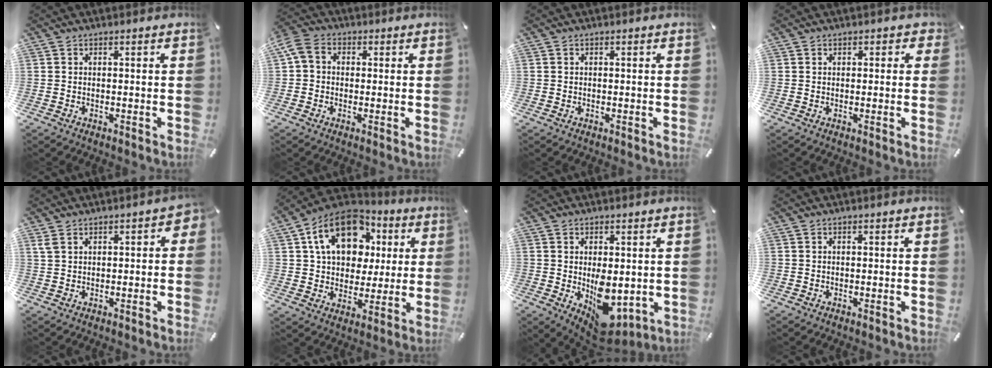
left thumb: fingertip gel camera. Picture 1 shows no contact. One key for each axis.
{"total": 5.3, "fx": 0.0, "fy": 4.3, "fz": 3.1, "tx": -0.071, "ty": 0.012, "tz": 0.001}
{"total": 0.0}
{"total": 1.2, "fx": 0.3, "fy": 1.1, "fz": 0.5, "tx": 0.006, "ty": -0.001, "tz": 0.001}
{"total": 3.4, "fx": 0.8, "fy": 2.2, "fz": 2.5, "tx": -0.039, "ty": 0.003, "tz": 0.015}
{"total": 16.9, "fx": 6.4, "fy": 12.8, "fz": 9.1, "tx": -0.157, "ty": -0.010, "tz": 0.121}
{"total": 9.9, "fx": -1.5, "fy": 5.8, "fz": 7.8, "tx": -0.104, "ty": -0.010, "tz": -0.019}
{"total": 0.0}